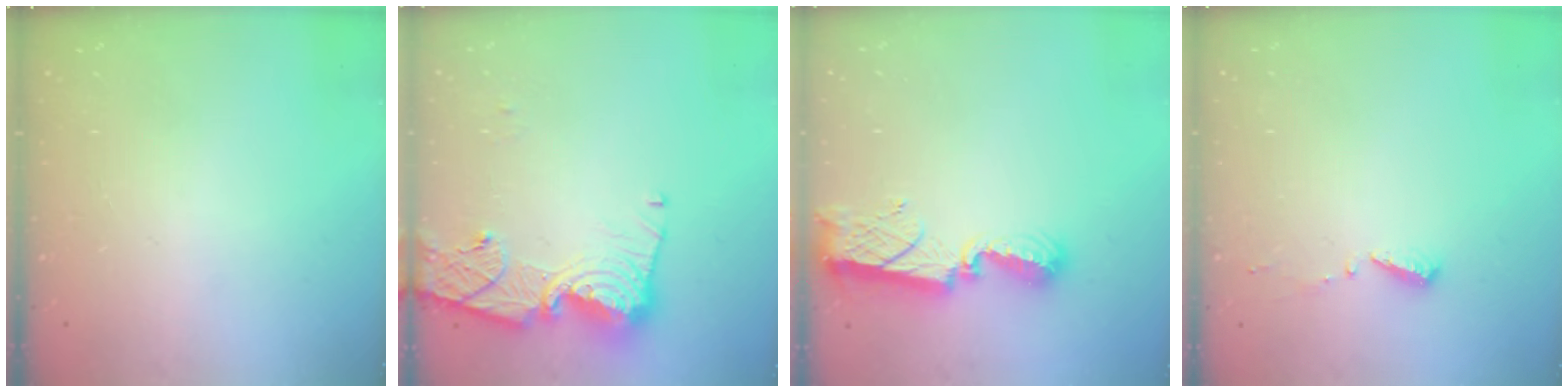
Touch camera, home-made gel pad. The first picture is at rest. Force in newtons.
{"total": 14.7, "press": 14.7, "slide": 1.3}
{"total": 9.0, "press": 8.9, "slide": 0.8}
{"total": 3.5, "press": 3.5, "slide": 0.3}